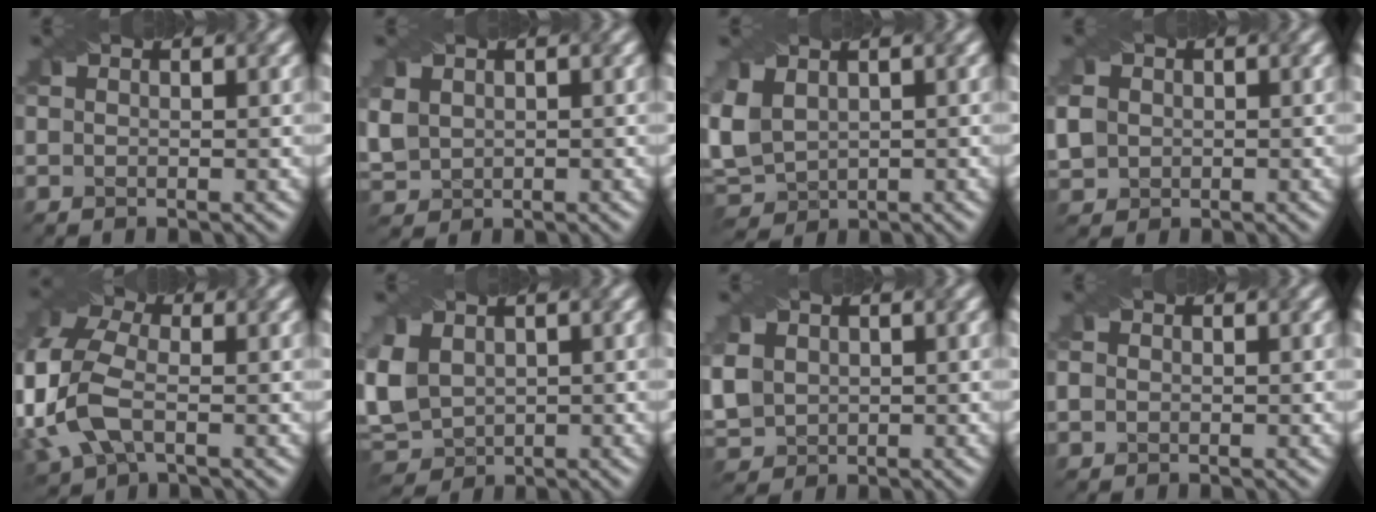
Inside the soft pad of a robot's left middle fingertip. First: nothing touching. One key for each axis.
{"total": 2.6, "fx": 0.9, "fy": 2.2, "fz": 1.1, "tx": -0.045, "ty": 0.002, "tz": 0.023}
{"total": 4.8, "fx": 1.0, "fy": 3.5, "fz": 3.1, "tx": -0.094, "ty": 0.007, "tz": 0.021}
{"total": 3.0, "fx": 0.2, "fy": 2.7, "fz": 1.3, "tx": -0.046, "ty": 0.010, "tz": 0.004}
{"total": 9.5, "fx": -1.4, "fy": 6.5, "fz": 6.8, "tx": -0.186, "ty": -0.002, "tz": -0.031}
{"total": 5.5, "fx": 0.7, "fy": 4.3, "fz": 3.4, "tx": -0.106, "ty": 0.009, "tz": 0.012}
{"total": 3.5, "fx": 0.9, "fy": 3.0, "fz": 1.6, "tx": -0.067, "ty": 0.007, "tz": 0.020}
{"total": 0.9, "fx": 0.0, "fy": 0.8, "fz": 0.4, "tx": -0.010, "ty": 0.001, "tz": 0.001}